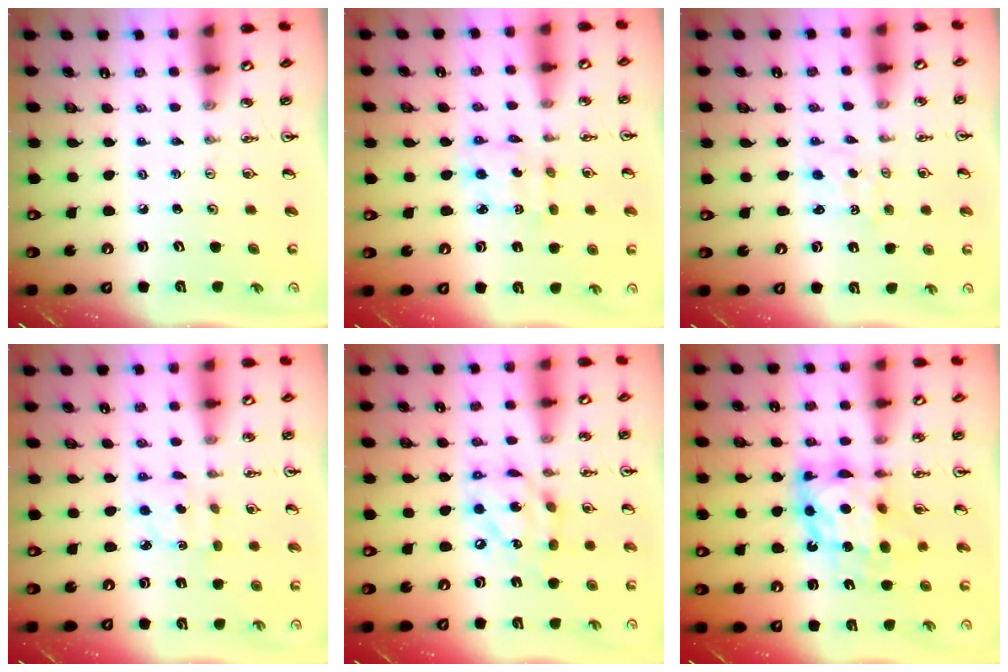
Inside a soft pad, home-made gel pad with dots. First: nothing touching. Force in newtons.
{"total": 2.4, "press": 2.4, "slide": 0.2}
{"total": 1.0, "press": 0.9, "slide": 0.3}
{"total": 2.9, "press": 2.8, "slide": 0.7}
{"total": 12.7, "press": 12.7, "slide": 0.9}
{"total": 11.8, "press": 11.7, "slide": 1.0}